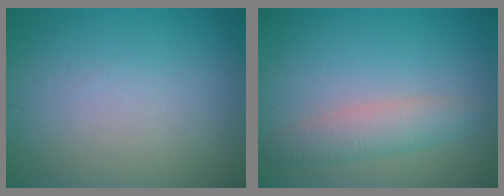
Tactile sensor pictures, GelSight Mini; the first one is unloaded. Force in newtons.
{"total": 3.1, "press": 3.1, "slide": 0.1}